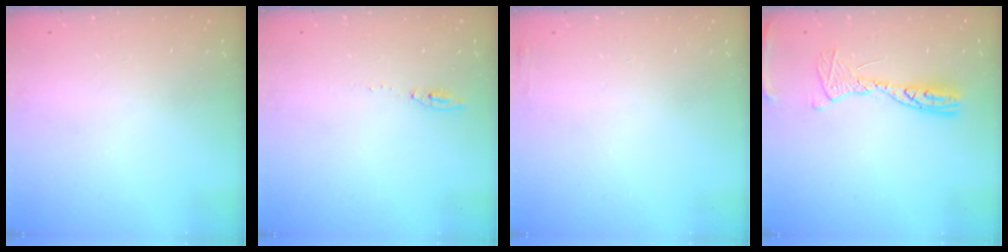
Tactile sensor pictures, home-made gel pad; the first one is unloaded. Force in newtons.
{"total": 5.2, "press": 5.2, "slide": 0.5}
{"total": 3.5, "press": 3.1, "slide": 1.6}
{"total": 12.0, "press": 11.9, "slide": 1.1}